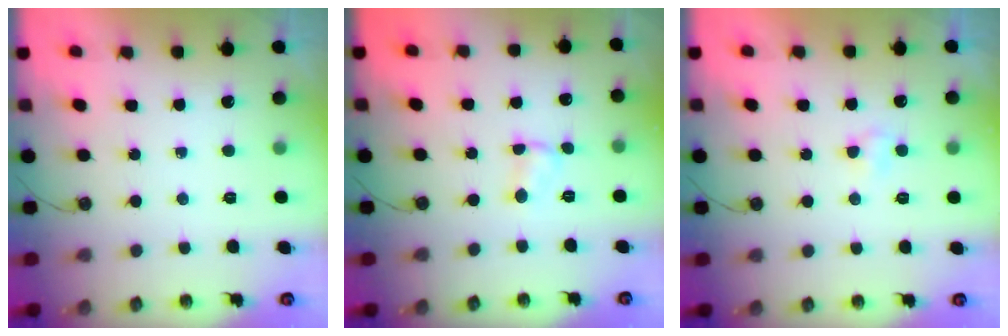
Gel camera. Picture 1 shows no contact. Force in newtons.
{"total": 2.7, "press": 2.7, "slide": 0.3}
{"total": 2.9, "press": 2.9, "slide": 0.3}